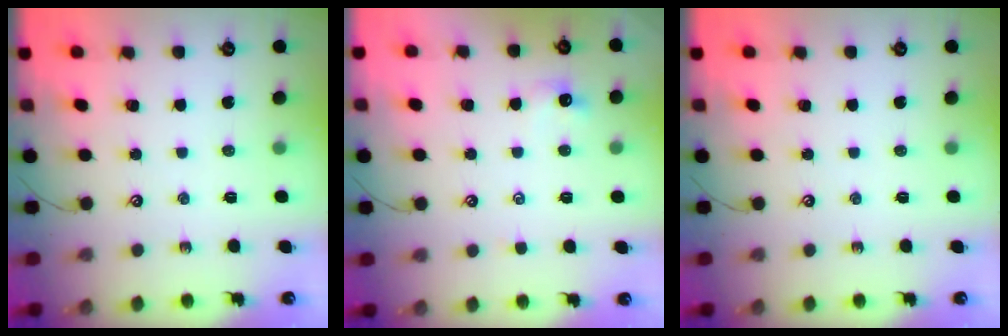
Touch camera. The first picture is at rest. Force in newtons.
{"total": 0.8, "press": 0.5, "slide": 0.6}
{"total": 0.0}